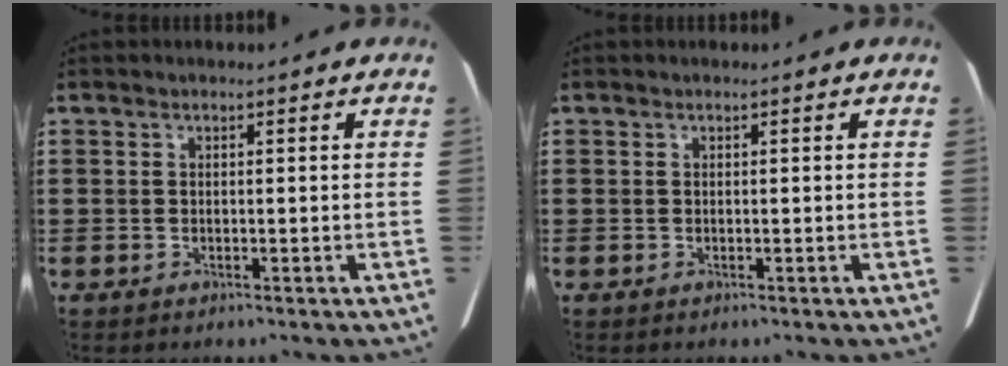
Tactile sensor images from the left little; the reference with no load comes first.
{"total": 0.0}